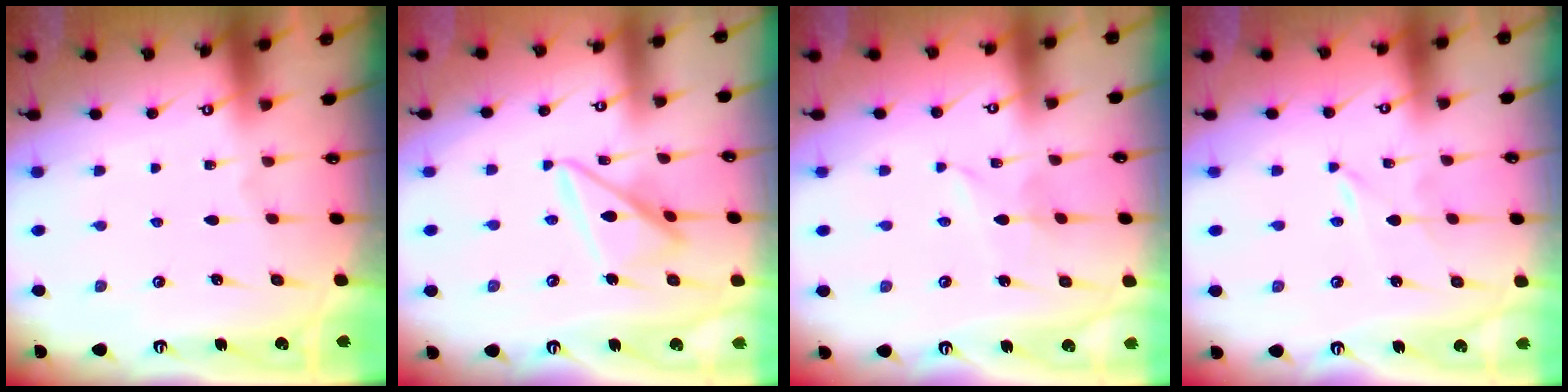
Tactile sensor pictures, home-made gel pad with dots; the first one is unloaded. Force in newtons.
{"total": 13.4, "press": 13.4, "slide": 1.3}
{"total": 2.6, "press": 2.6, "slide": 0.4}
{"total": 0.0}